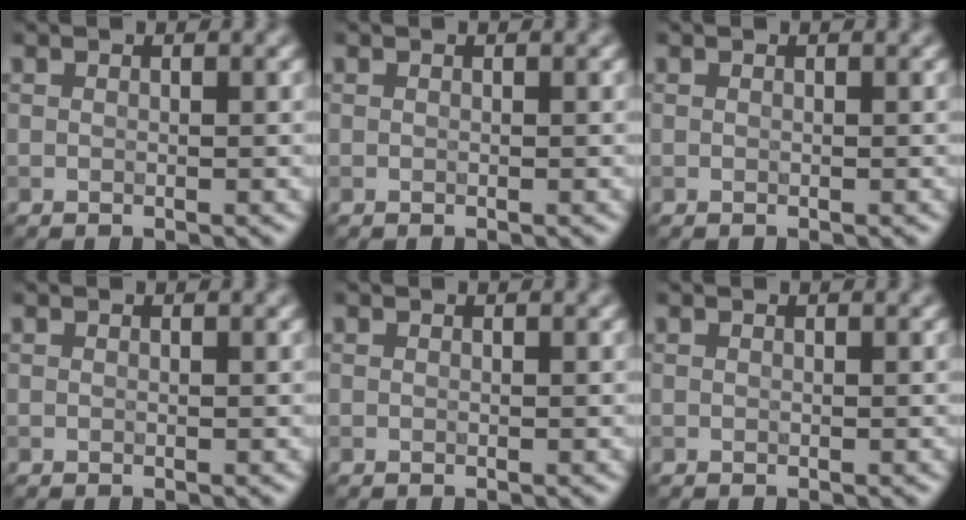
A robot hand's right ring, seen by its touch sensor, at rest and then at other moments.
{"total": 0.0}
{"total": 0.0}
{"total": 0.0}
{"total": 0.0}
{"total": 0.0}